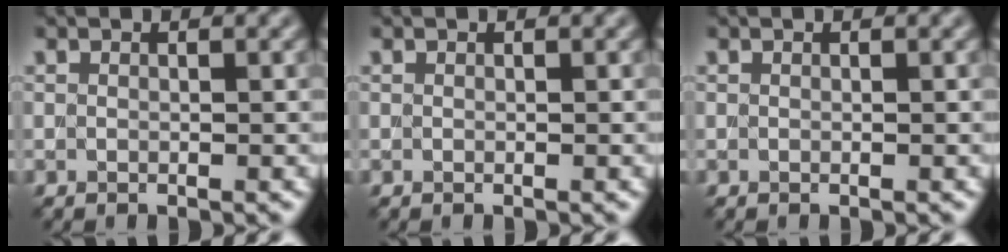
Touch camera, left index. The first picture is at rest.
{"total": 0.0}
{"total": 0.0}